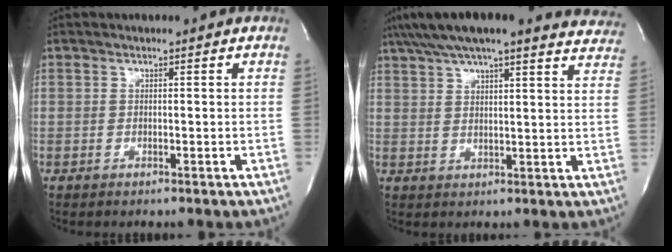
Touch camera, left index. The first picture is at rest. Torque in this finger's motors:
{"motor_torque": [1.09, -1.05, 0.74, 0.15]}